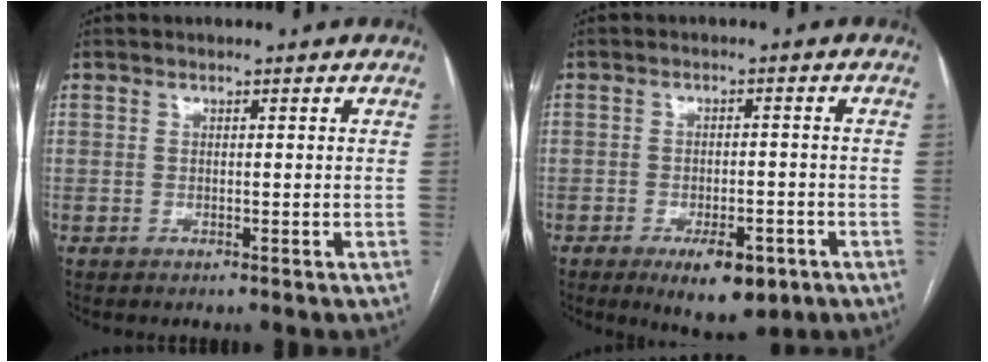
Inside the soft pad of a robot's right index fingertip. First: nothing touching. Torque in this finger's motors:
{"motor_torque": [0.49, -0.10, 0.33, 0.06]}